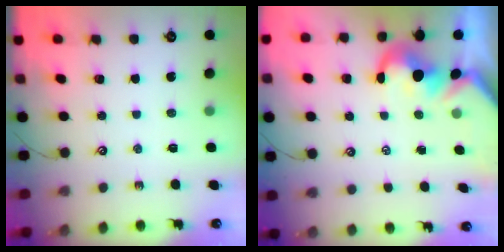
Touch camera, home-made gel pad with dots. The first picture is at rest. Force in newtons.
{"total": 3.1, "press": 2.9, "slide": 1.0}